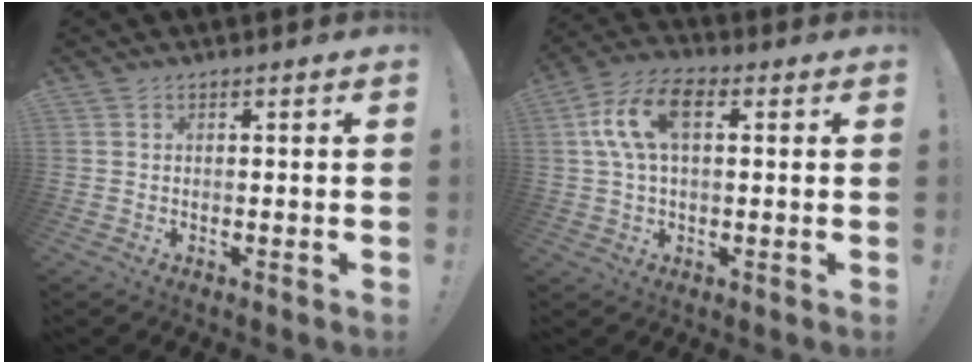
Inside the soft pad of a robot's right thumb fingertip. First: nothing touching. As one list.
[{"total": 11.8, "force": [2.8, 6.7, 9.3], "torque": [-0.188, 0.012, 0.053]}]